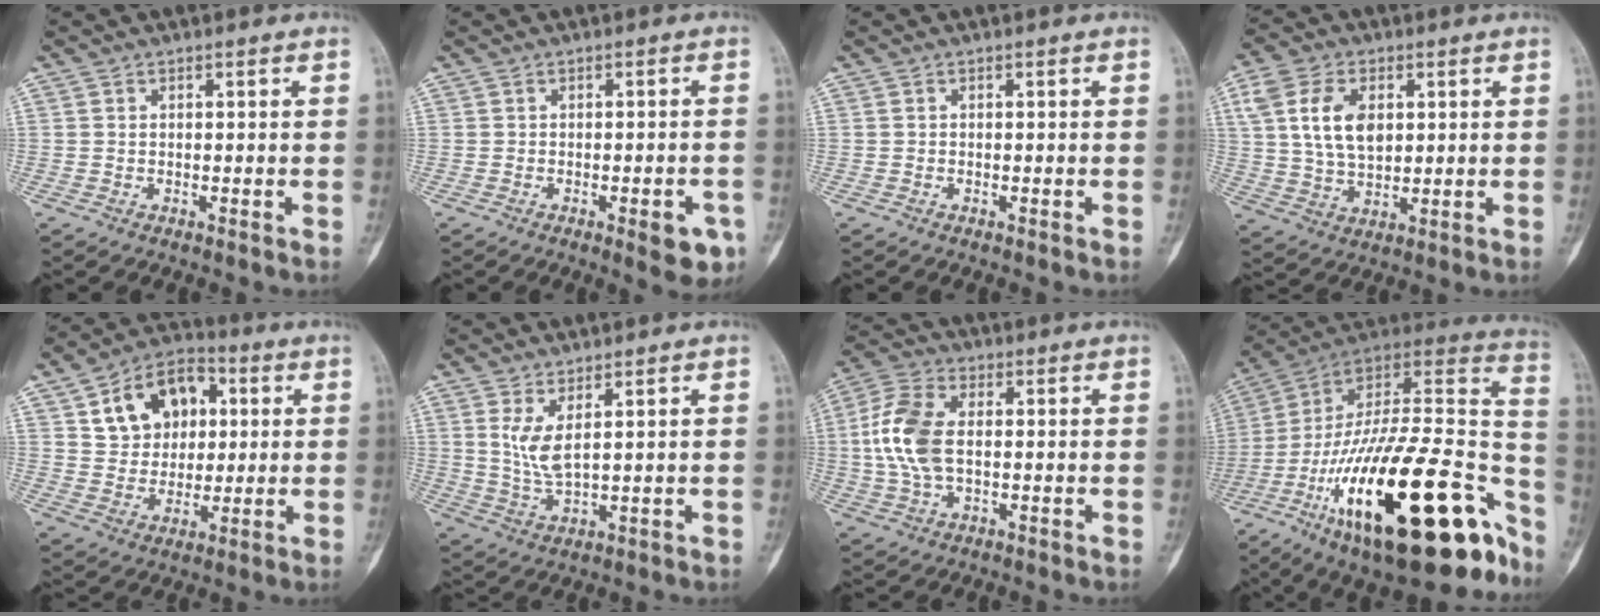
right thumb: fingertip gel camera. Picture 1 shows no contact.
{"total": 5.5, "force": [-2.4, 2.0, 4.6], "torque": [-0.036, 0.007, -0.021]}
{"total": 0.0}
{"total": 11.0, "force": [2.8, 6.9, 8.1], "torque": [-0.147, -0.005, 0.057]}
{"total": 13.9, "force": [4.2, 10.3, 8.4], "torque": [-0.091, 0.006, 0.069]}
{"total": 5.3, "force": [2.1, 1.5, 4.6], "torque": [-0.103, -0.025, 0.055]}
{"total": 10.9, "force": [0.4, 6.1, 9.0], "torque": [-0.203, 0.013, 0.005]}
{"total": 38.7, "force": [-17.2, 14.0, 31.7], "torque": [-0.430, 0.067, -0.273]}